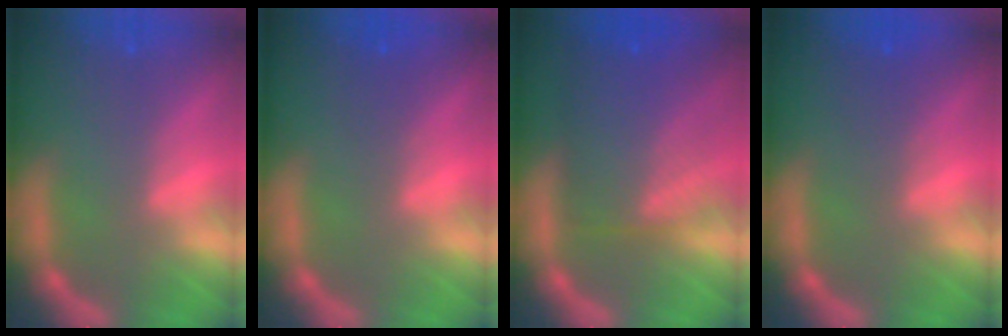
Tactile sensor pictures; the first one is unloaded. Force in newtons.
{"total": 1.4}
{"total": 8.6}
{"total": 2.0}